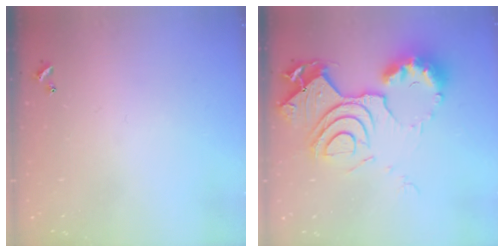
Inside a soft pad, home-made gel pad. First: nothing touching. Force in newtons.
{"total": 18.5, "press": 18.4, "slide": 1.6}